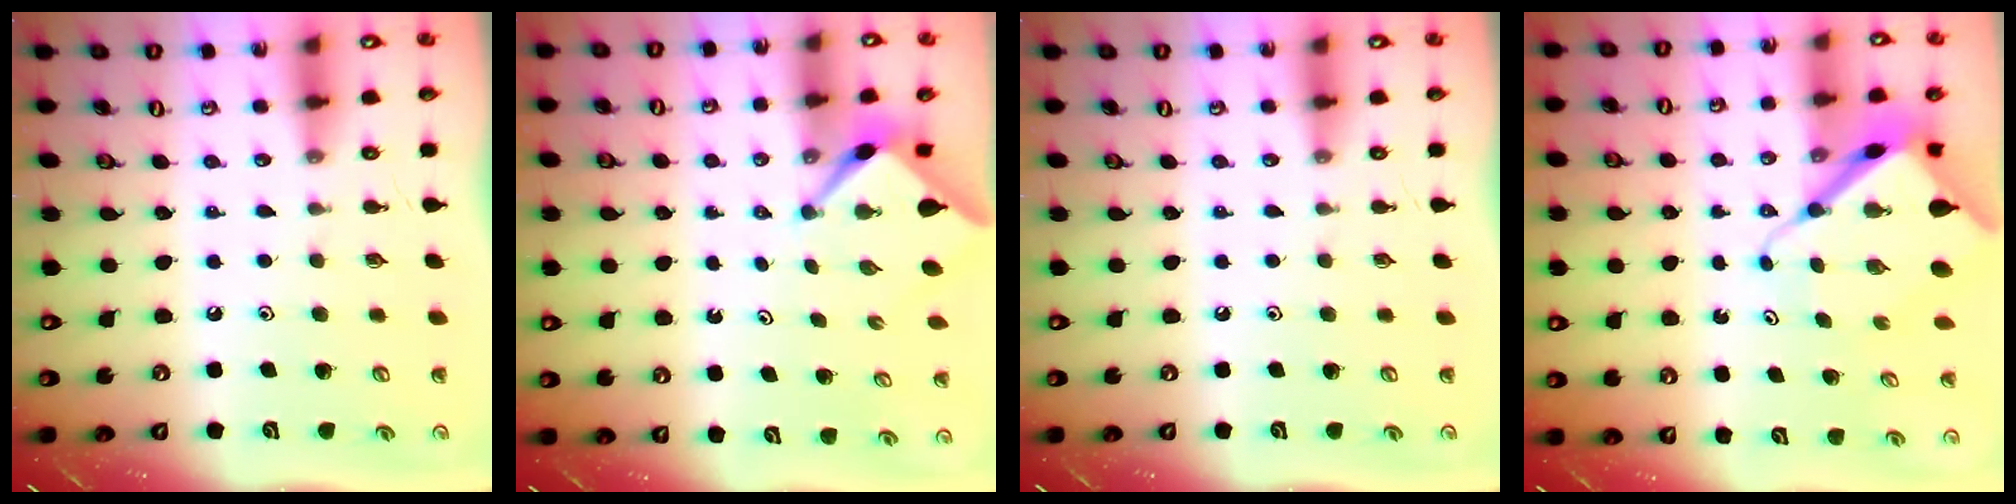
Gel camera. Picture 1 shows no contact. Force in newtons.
{"total": 2.6, "press": 2.6, "slide": 0.3}
{"total": 0.0}
{"total": 9.8, "press": 9.7, "slide": 1.0}